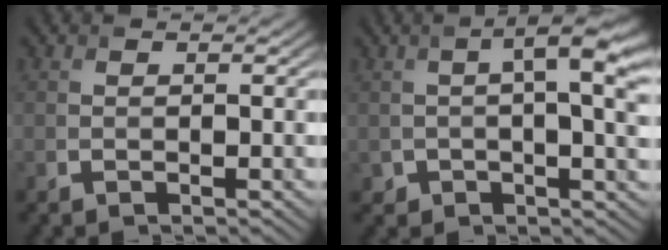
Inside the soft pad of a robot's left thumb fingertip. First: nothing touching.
{"total": 6.5, "force": [1.3, 2.8, 5.8], "torque": [-0.095, -0.003, 0.025]}